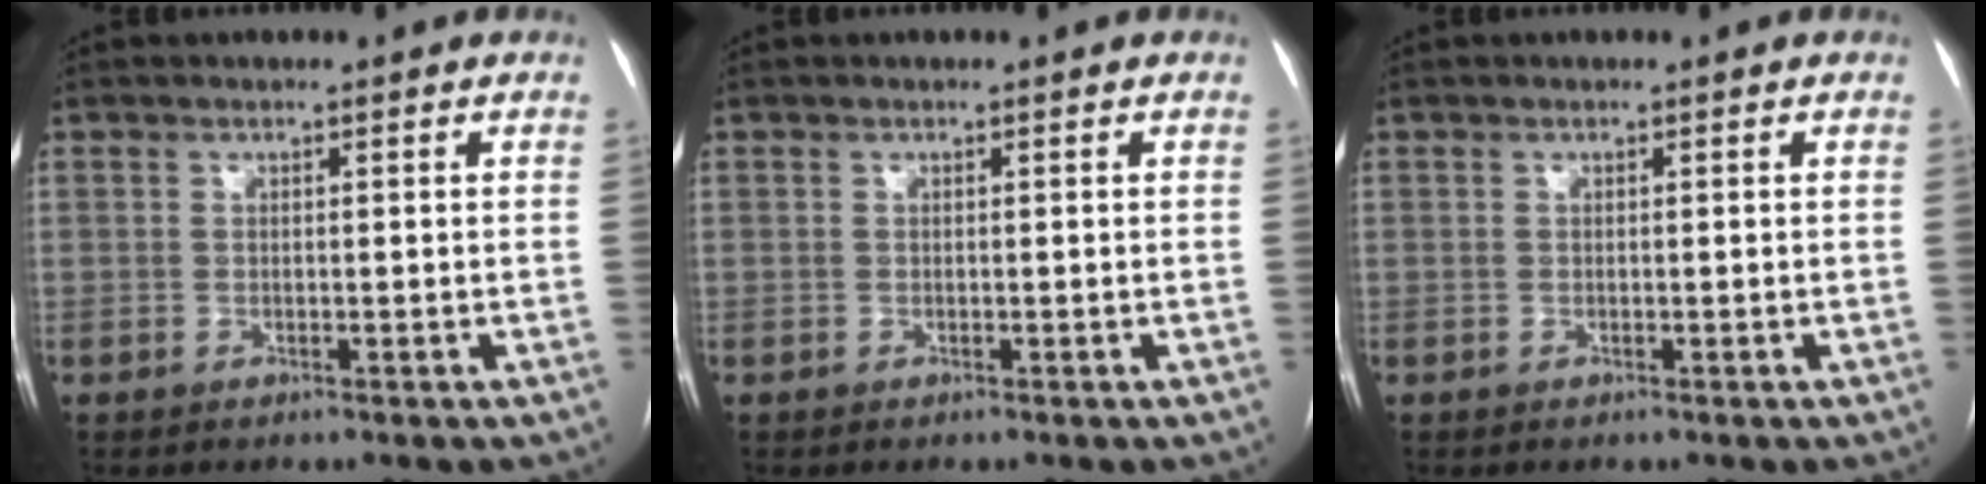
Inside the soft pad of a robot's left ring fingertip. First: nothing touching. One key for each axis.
{"total": 0.0}
{"total": 0.0}